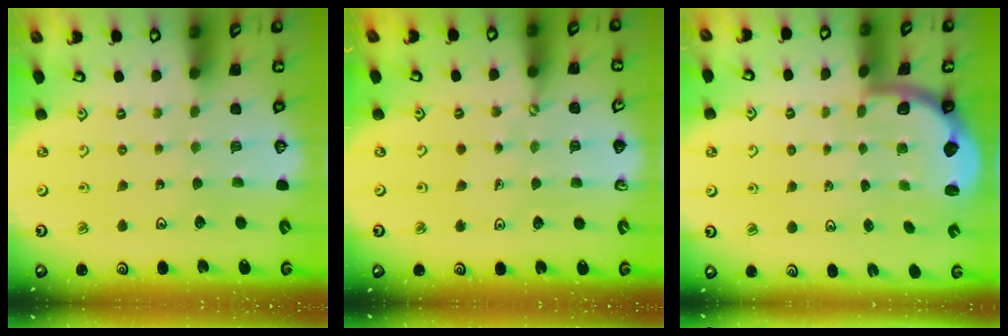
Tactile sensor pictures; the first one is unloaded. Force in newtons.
{"total": 0.5, "press": 0.5, "slide": 0.1}
{"total": 2.0, "press": 2.0, "slide": 0.5}